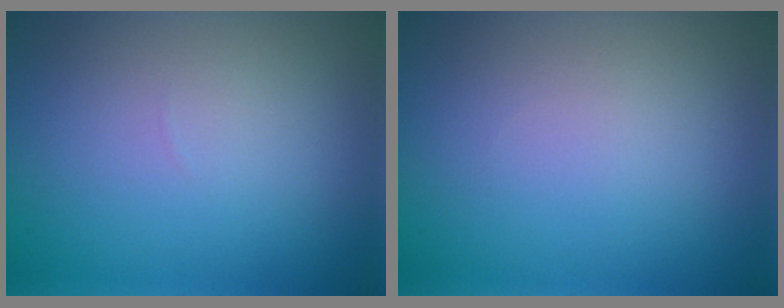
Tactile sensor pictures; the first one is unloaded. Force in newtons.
{"total": 0.0}